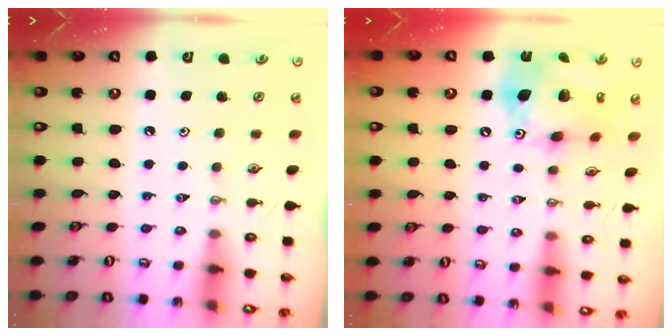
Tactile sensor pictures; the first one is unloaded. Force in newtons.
{"total": 16.5, "press": 16.5, "slide": 1.6}